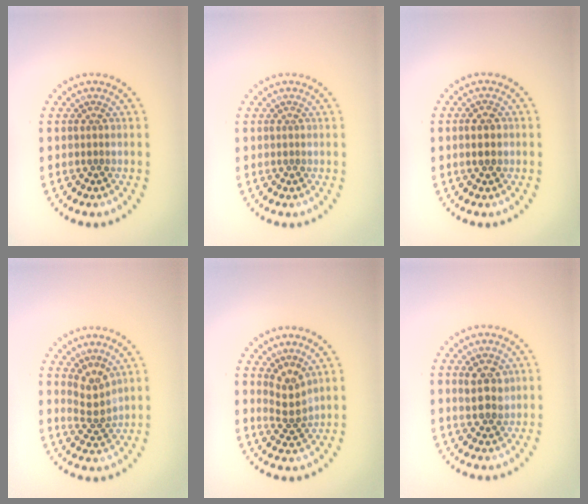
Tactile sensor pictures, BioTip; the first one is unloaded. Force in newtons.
{"total": 0.0}
{"total": 1.8, "press": 1.8, "slide": 0.3}
{"total": 2.5, "press": 1.7, "slide": 1.8}
{"total": 2.5, "press": 1.8, "slide": 1.8}
{"total": 2.7, "press": 2.6, "slide": 0.8}